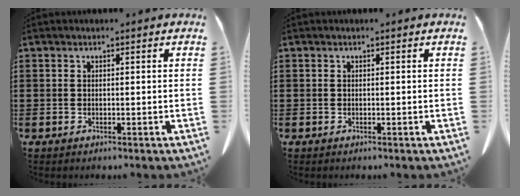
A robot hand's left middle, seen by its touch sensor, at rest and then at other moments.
{"total": 0.0}